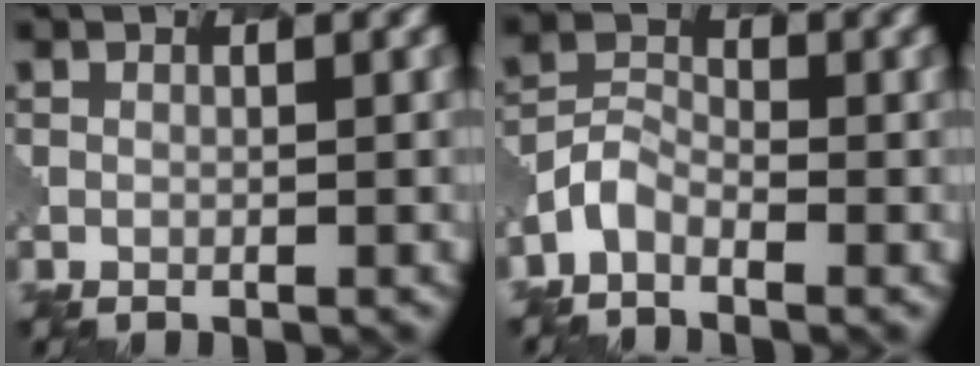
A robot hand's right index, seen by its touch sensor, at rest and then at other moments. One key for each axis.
{"total": 2.2, "fx": -1.6, "fy": 1.3, "fz": 0.8, "tx": -0.020, "ty": 0.003, "tz": -0.044}